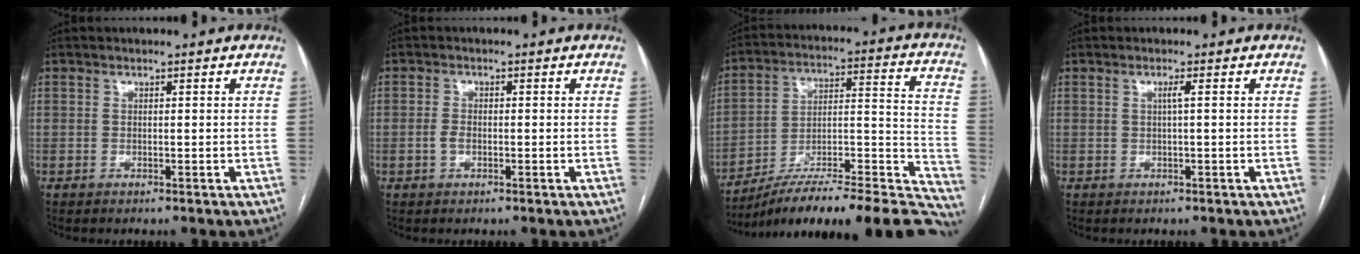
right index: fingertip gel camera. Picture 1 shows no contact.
{"total": 1.8, "force": [-0.6, 1.0, 1.4], "torque": [-0.031, 0.002, -0.011]}
{"total": 31.8, "force": [-28.0, 3.4, 14.7], "torque": [-0.137, 0.001, -0.404]}
{"total": 0.9, "force": [0.1, -0.2, 0.9], "torque": [-0.015, 0.003, 0.001]}